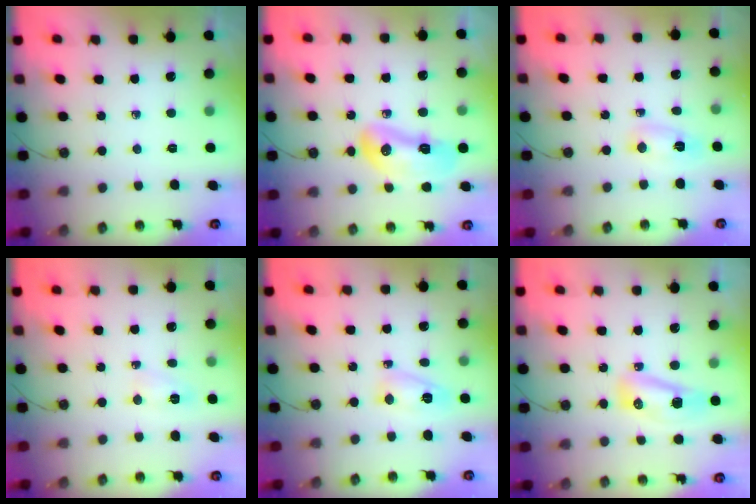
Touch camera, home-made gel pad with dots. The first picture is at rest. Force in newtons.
{"total": 11.8, "press": 11.7, "slide": 1.2}
{"total": 3.3, "press": 3.0, "slide": 1.4}
{"total": 3.5, "press": 3.5, "slide": 0.6}
{"total": 5.7, "press": 5.6, "slide": 0.5}
{"total": 17.9, "press": 10.9, "slide": 14.2}